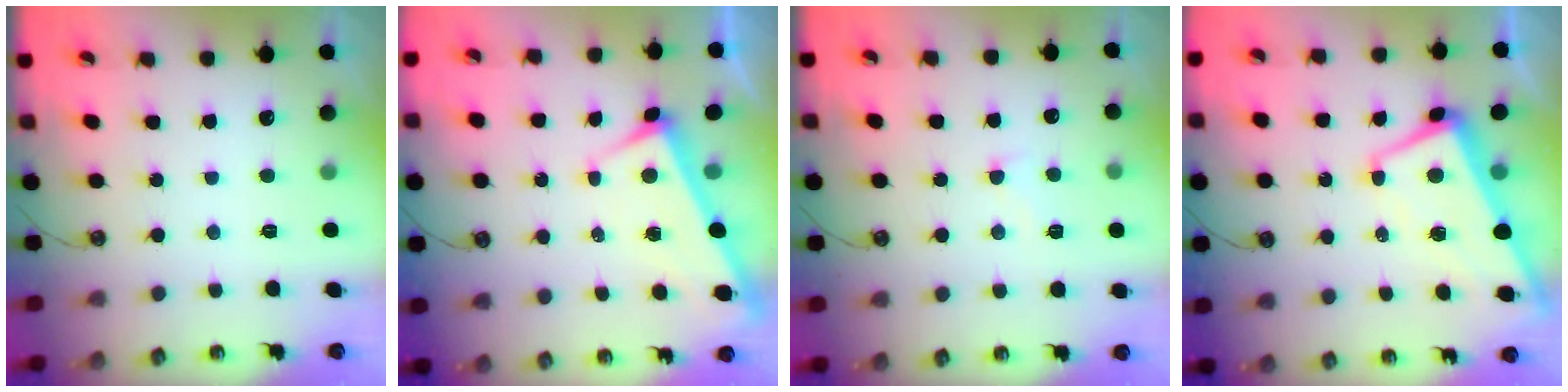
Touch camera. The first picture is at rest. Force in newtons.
{"total": 3.8, "press": 3.8, "slide": 0.2}
{"total": 2.0, "press": 1.9, "slide": 0.6}
{"total": 1.6, "press": 1.2, "slide": 1.1}